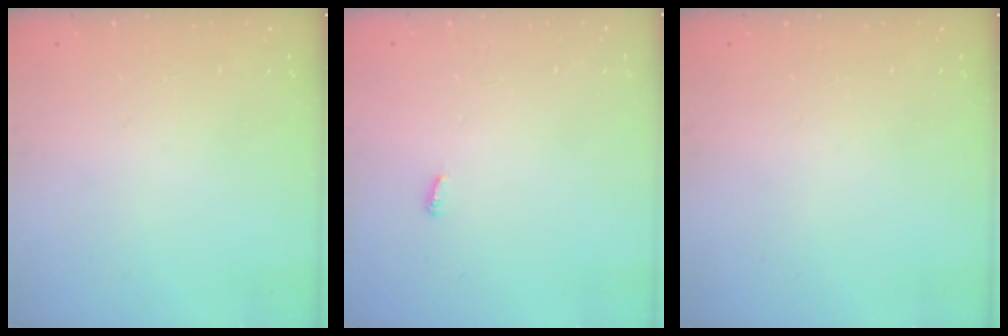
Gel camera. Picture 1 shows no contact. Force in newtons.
{"total": 2.9, "press": 2.9, "slide": 0.2}
{"total": 0.0}